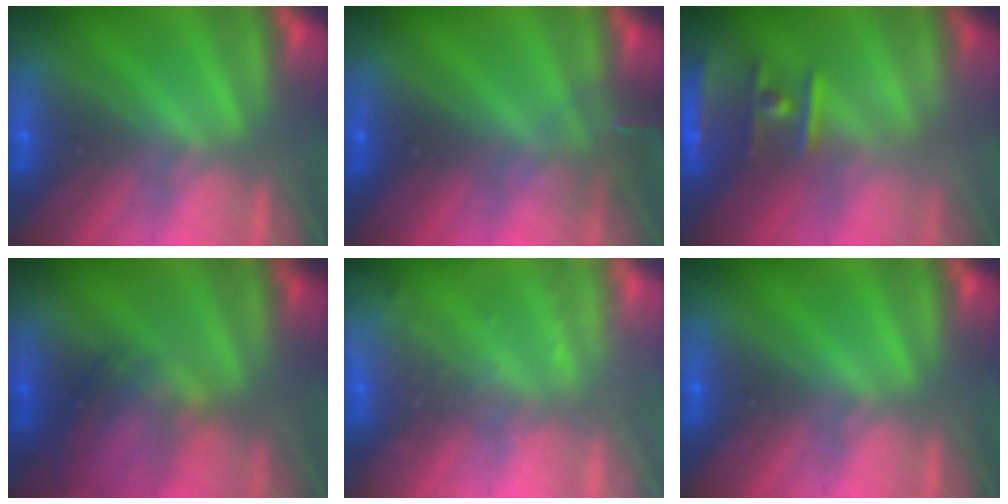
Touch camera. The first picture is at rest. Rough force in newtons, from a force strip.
{"total": 3.0}
{"total": 2.4}
{"total": 2.0}
{"total": 2.2}
{"total": 0.0}